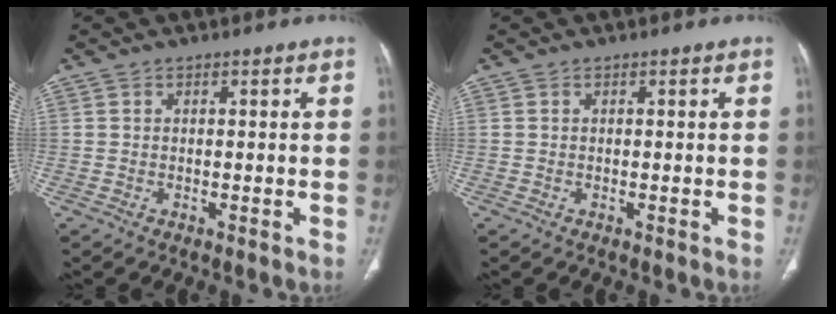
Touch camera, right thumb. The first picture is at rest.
{"total": 0.0}